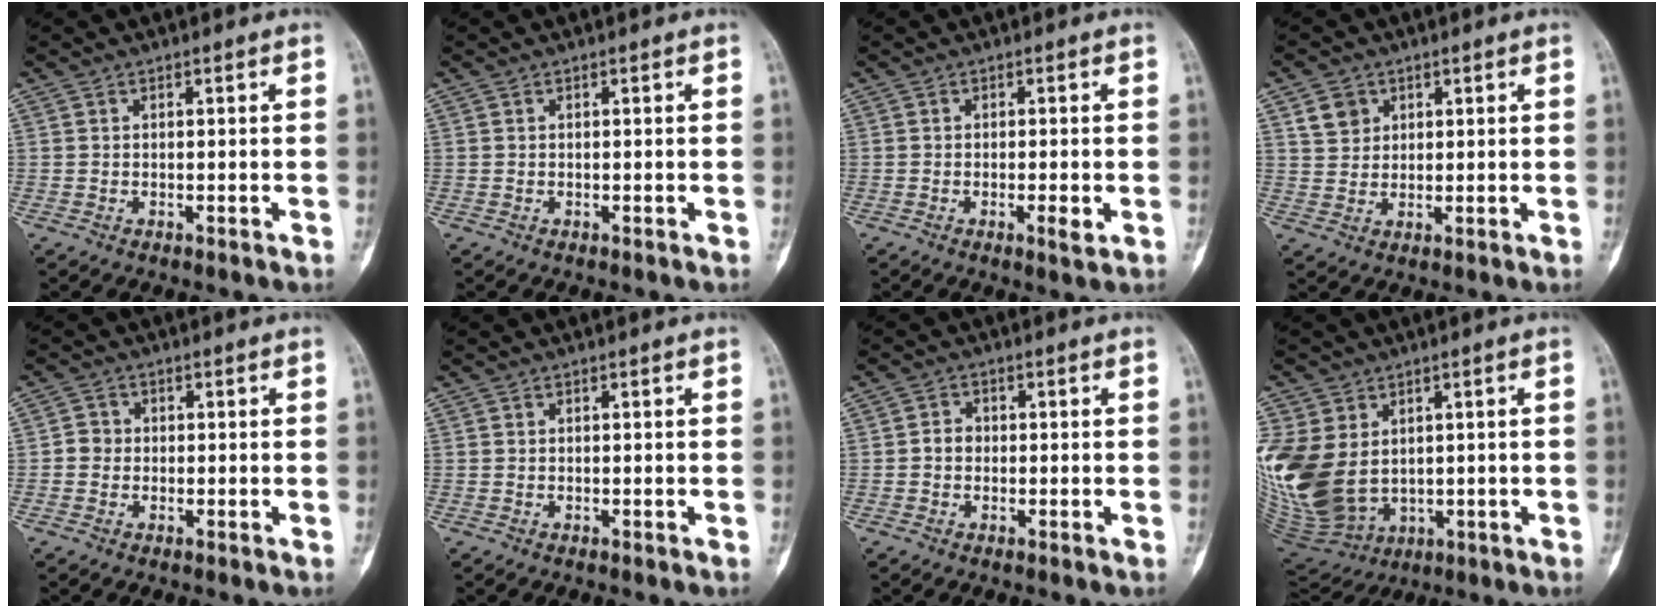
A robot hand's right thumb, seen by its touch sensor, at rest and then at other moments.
{"total": 0.0}
{"total": 2.6, "force": [-0.8, 0.6, 2.5], "torque": [-0.042, -0.005, -0.013]}
{"total": 4.5, "force": [2.2, 3.7, 1.5], "torque": [-0.010, -0.009, 0.044]}
{"total": 2.4, "force": [-0.3, 2.2, 0.7], "torque": [0.002, 0.008, -0.011]}
{"total": 0.0}
{"total": 2.2, "force": [-0.3, 1.9, 1.1], "torque": [-0.008, 0.008, -0.010]}
{"total": 20.4, "force": [2.0, 15.4, 13.2], "torque": [-0.313, -0.009, 0.074]}